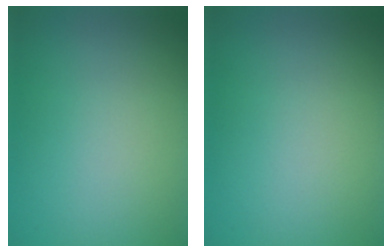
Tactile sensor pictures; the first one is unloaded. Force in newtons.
{"total": 0.0}